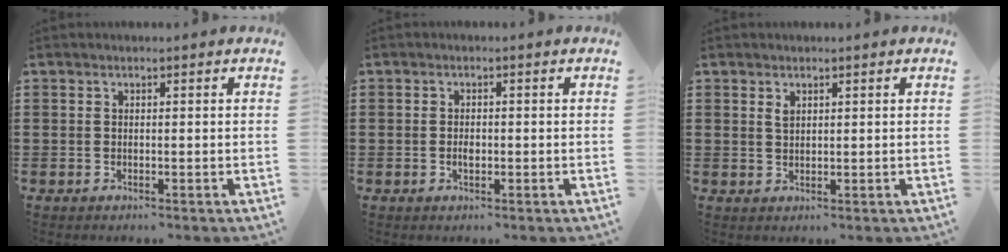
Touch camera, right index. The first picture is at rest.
{"total": 1.7, "force": [-0.3, 0.9, 1.4], "torque": [-0.026, 0.002, -0.006]}
{"total": 1.3, "force": [0.8, 0.7, 0.9], "torque": [-0.020, 0.003, 0.013]}